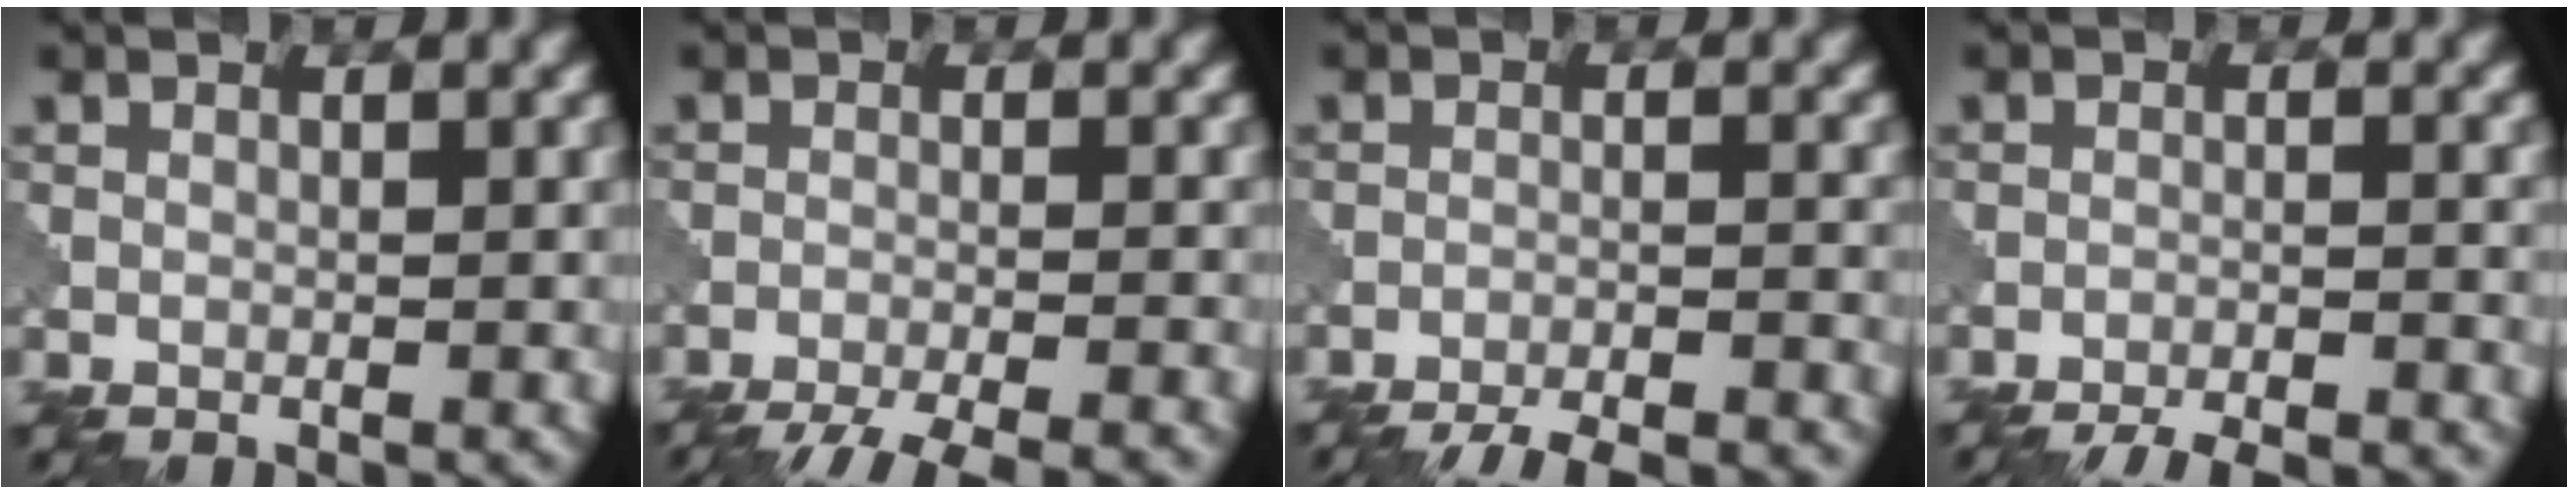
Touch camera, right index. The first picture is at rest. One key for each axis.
{"total": 7.3, "fx": -6.4, "fy": 1.1, "fz": 3.2, "tx": -0.049, "ty": -0.015, "tz": -0.099}
{"total": 9.9, "fx": -9.3, "fy": 1.9, "fz": 2.8, "tx": -0.032, "ty": -0.002, "tz": -0.128}
{"total": 8.8, "fx": -8.4, "fy": 1.6, "fz": 2.3, "tx": -0.026, "ty": 0.003, "tz": -0.115}